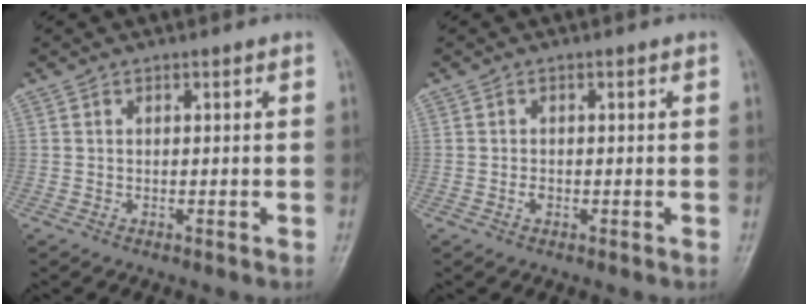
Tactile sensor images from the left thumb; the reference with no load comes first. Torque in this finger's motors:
{"motor_torque": [-0.20, 0.70, 0.19, 0.13, -0.04]}